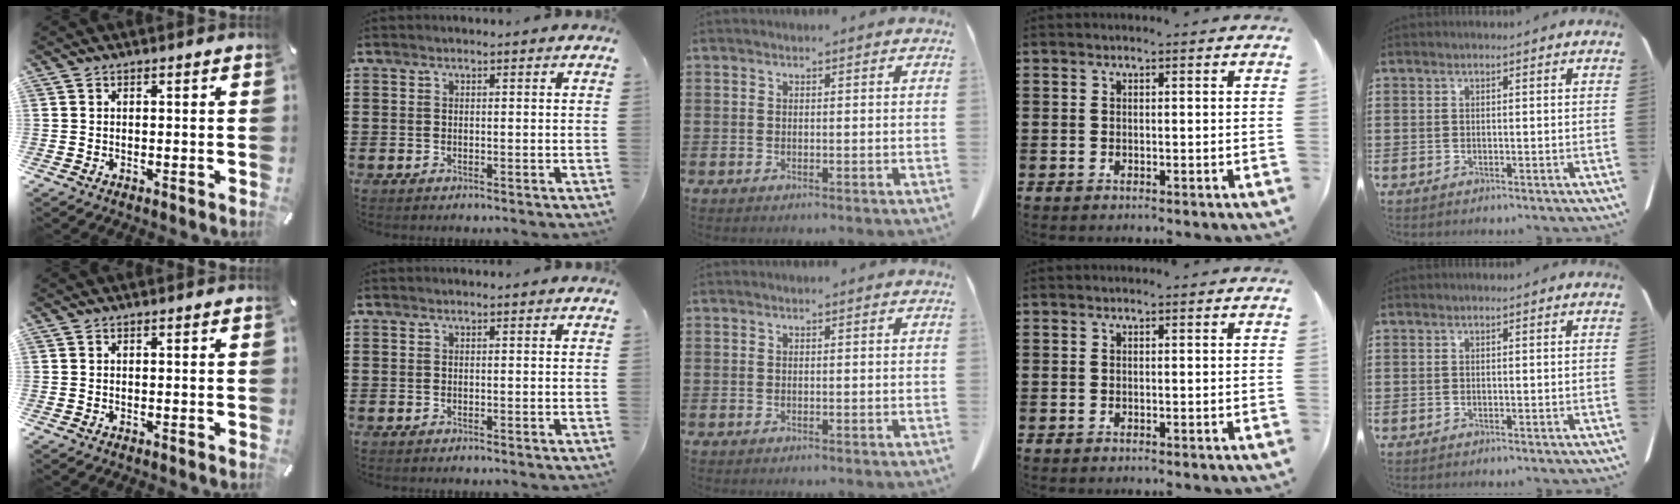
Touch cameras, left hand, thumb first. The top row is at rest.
{}